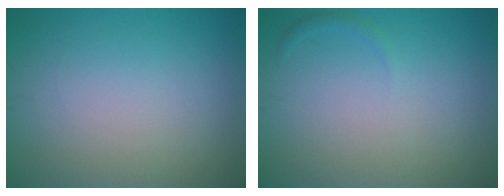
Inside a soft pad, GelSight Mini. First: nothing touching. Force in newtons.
{"total": 0.5, "press": 0.5, "slide": 0.1}